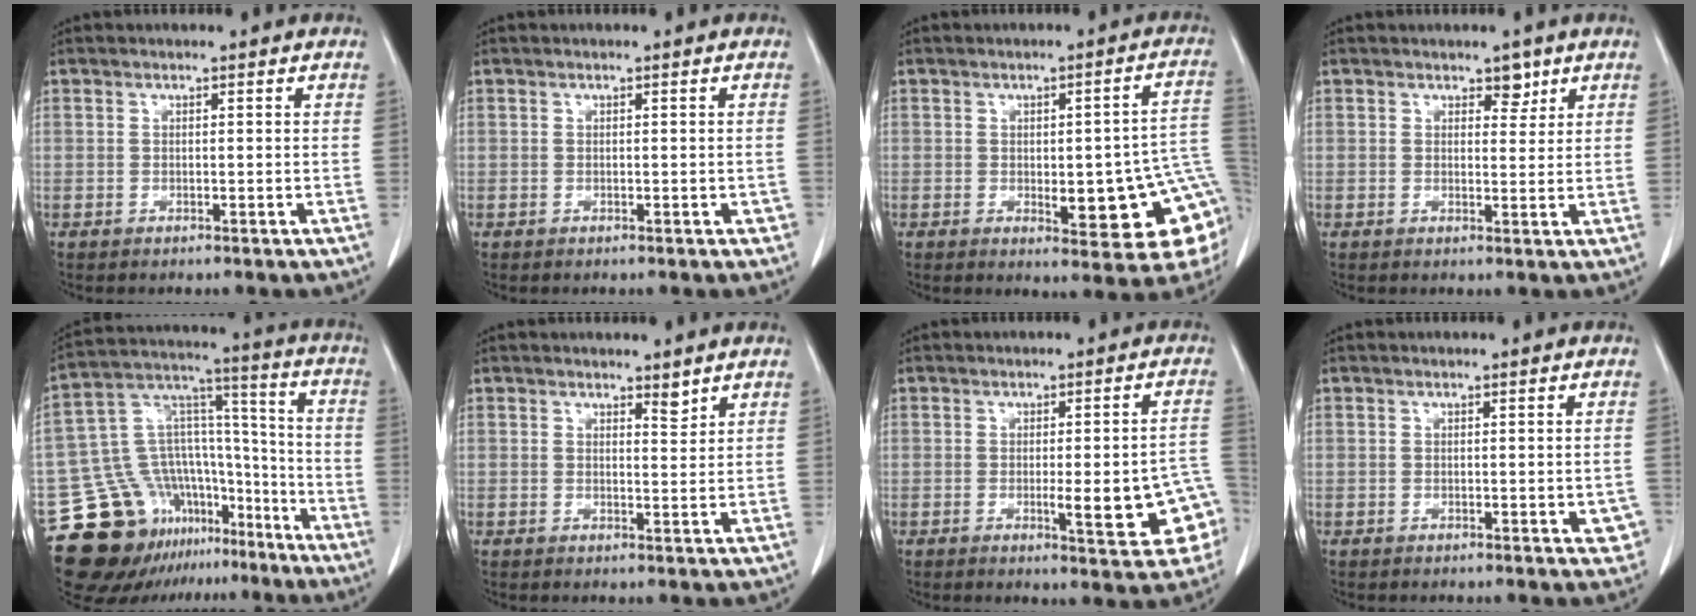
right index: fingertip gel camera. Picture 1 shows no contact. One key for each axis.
{"total": 1.1, "fx": -0.4, "fy": 0.5, "fz": 1.0, "tx": -0.007, "ty": 0.000, "tz": -0.004}
{"total": 15.8, "fx": -2.3, "fy": 3.9, "fz": 15.2, "tx": -0.127, "ty": 0.015, "tz": -0.010}
{"total": 2.4, "fx": 1.6, "fy": 1.4, "fz": 1.1, "tx": -0.009, "ty": -0.003, "tz": 0.023}
{"total": 20.7, "fx": -13.7, "fy": 12.3, "fz": 9.5, "tx": -0.158, "ty": 0.079, "tz": -0.220}
{"total": 1.0, "fx": 0.9, "fy": 0.3, "fz": 0.5, "tx": -0.010, "ty": -0.007, "tz": 0.013}
{"total": 11.4, "fx": -3.2, "fy": 2.1, "fz": 10.7, "tx": -0.095, "ty": 0.015, "tz": -0.035}
{"total": 2.8, "fx": -0.9, "fy": 1.0, "fz": 2.4, "tx": -0.015, "ty": 0.003, "tz": -0.009}